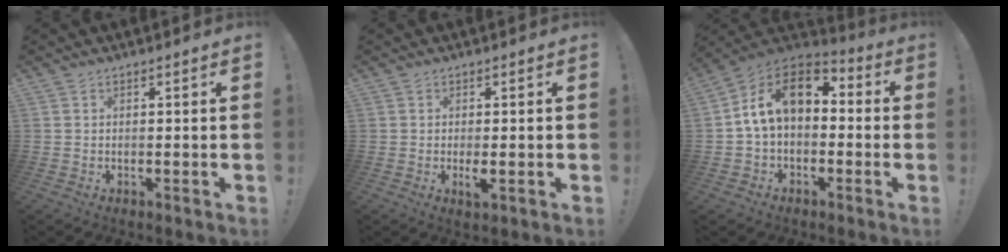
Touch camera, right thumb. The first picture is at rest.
{"total": 2.7, "force": [-0.3, 0.4, 2.6], "torque": [-0.036, -0.004, -0.006]}
{"total": 14.4, "force": [3.3, 9.2, 10.5], "torque": [-0.170, 0.007, 0.061]}